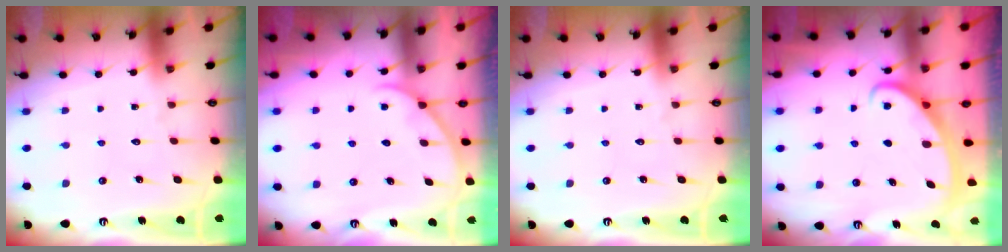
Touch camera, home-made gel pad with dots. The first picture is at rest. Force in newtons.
{"total": 2.8, "press": 2.8, "slide": 0.4}
{"total": 0.0}
{"total": 2.7, "press": 2.7, "slide": 0.4}